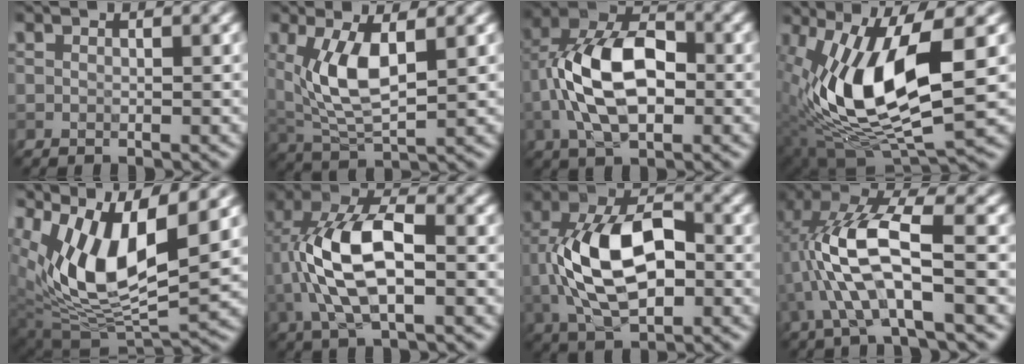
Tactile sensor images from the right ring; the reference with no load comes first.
{"total": 6.0, "force": [1.3, 2.5, 5.3], "torque": [-0.117, -0.006, 0.032]}
{"total": 9.3, "force": [-1.0, 4.8, 7.9], "torque": [-0.148, 0.019, -0.024]}
{"total": 11.7, "force": [0.7, 4.4, 10.9], "torque": [-0.213, -0.003, 0.015]}
{"total": 11.6, "force": [4.4, 4.7, 9.6], "torque": [-0.179, -0.003, 0.085]}
{"total": 8.9, "force": [-0.9, 3.7, 8.1], "torque": [-0.164, 0.017, -0.017]}
{"total": 10.6, "force": [-0.9, 5.5, 9.0], "torque": [-0.169, 0.013, -0.018]}
{"total": 8.4, "force": [-1.0, 2.6, 7.9], "torque": [-0.171, 0.017, -0.018]}